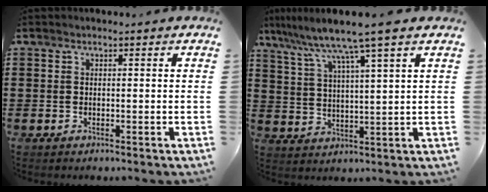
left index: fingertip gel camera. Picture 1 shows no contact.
{"total": 7.1, "force": [5.7, -1.0, 4.1], "torque": [-0.102, -0.033, 0.091]}